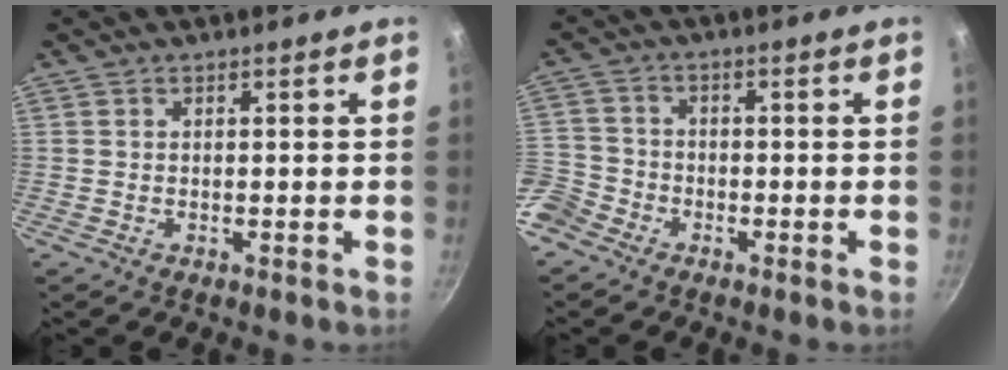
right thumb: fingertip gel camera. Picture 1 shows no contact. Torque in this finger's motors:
{"motor_torque": [1.54, 1.30, 0.96, -0.61, 0.18]}